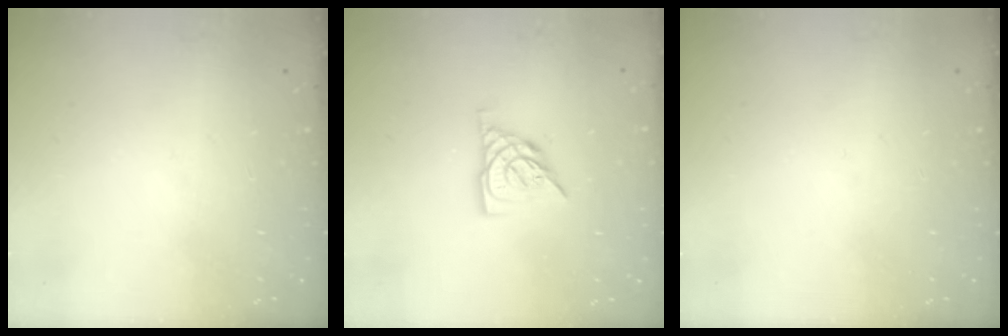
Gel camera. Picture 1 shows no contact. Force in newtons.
{"total": 8.3, "press": 8.2, "slide": 0.9}
{"total": 0.0}